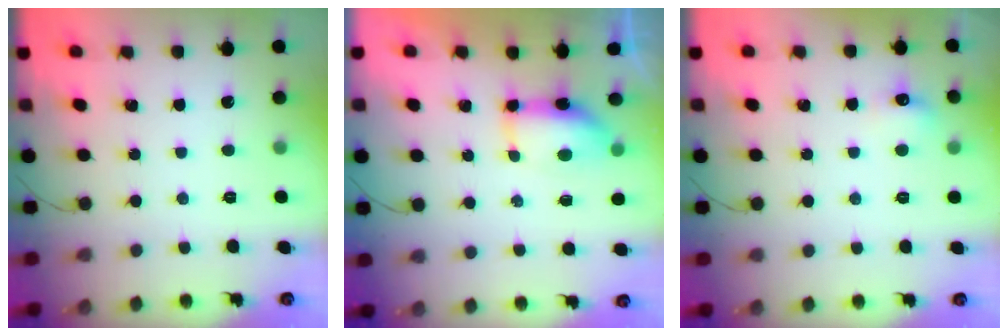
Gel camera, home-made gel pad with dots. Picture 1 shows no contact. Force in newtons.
{"total": 9.5, "press": 7.8, "slide": 5.3}
{"total": 5.9, "press": 5.7, "slide": 1.6}